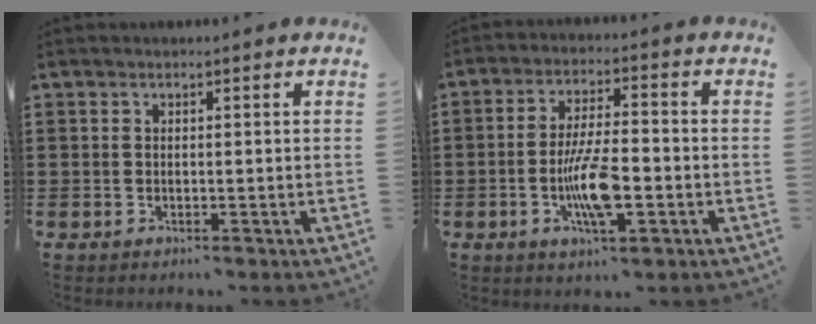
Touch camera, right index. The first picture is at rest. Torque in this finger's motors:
{"motor_torque": [2.14, 0.00, 0.83, 0.21]}